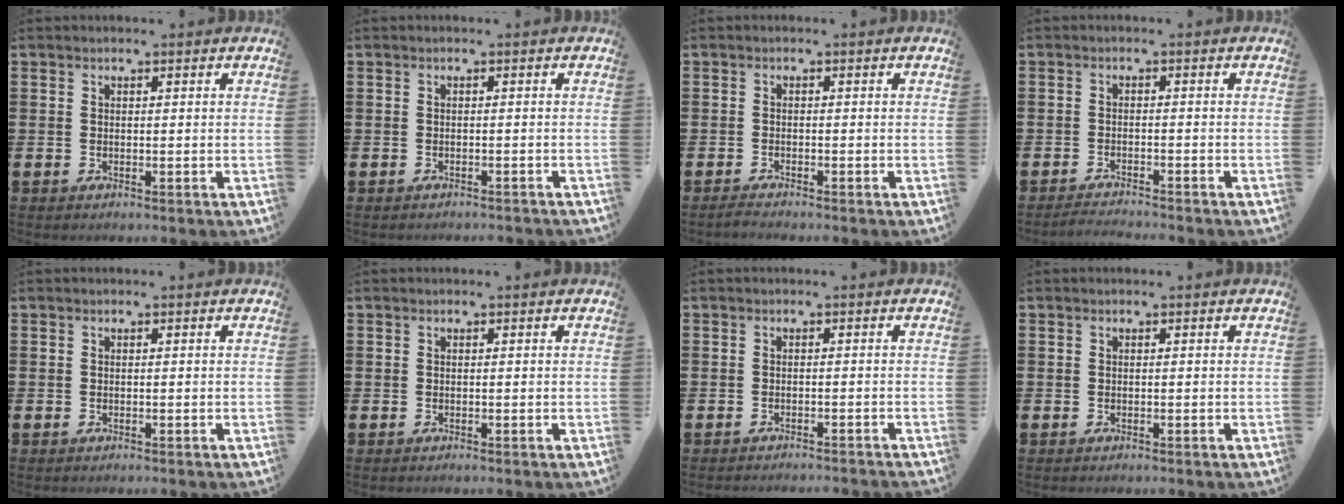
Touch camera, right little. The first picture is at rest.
{"total": 0.6, "force": [-0.6, 0.0, 0.0], "torque": [-0.002, -0.002, -0.012]}
{"total": 0.9, "force": [-0.8, 0.0, 0.4], "torque": [-0.007, -0.001, -0.016]}
{"total": 1.5, "force": [-1.5, -0.1, 0.3], "torque": [-0.006, 0.003, -0.030]}
{"total": 0.0}
{"total": 0.0}
{"total": 0.9, "force": [-0.9, -0.2, -0.1], "torque": [0.001, 0.000, -0.019]}
{"total": 0.0}